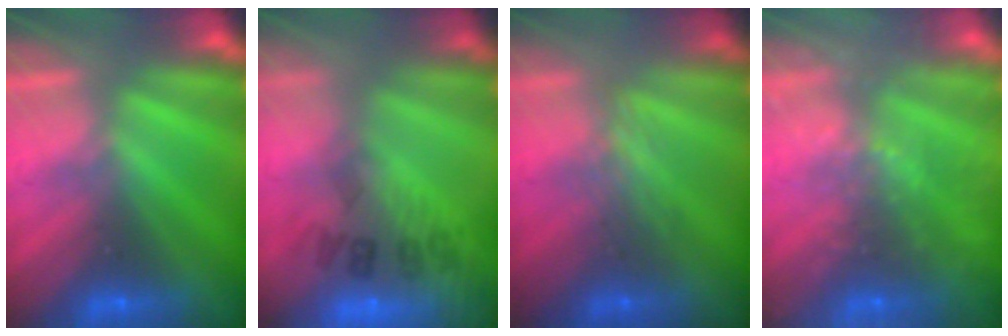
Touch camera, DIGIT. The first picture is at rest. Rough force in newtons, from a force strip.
{"total": 7.7}
{"total": 2.4}
{"total": 6.4}